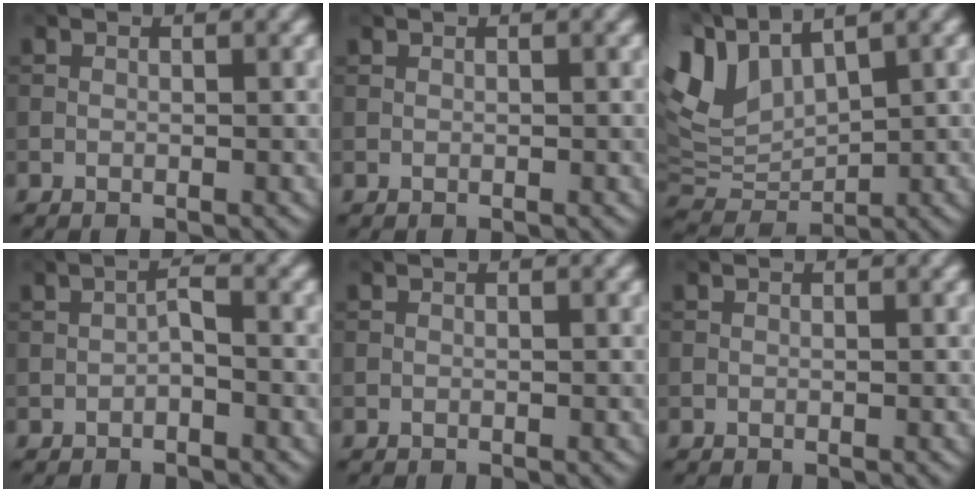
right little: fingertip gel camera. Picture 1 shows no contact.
{"total": 0.0}
{"total": 6.1, "force": [3.5, 3.2, 3.8], "torque": [-0.087, 0.010, 0.065]}
{"total": 1.3, "force": [-0.5, 0.5, 1.1], "torque": [-0.020, 0.006, -0.011]}
{"total": 0.0}
{"total": 0.0}